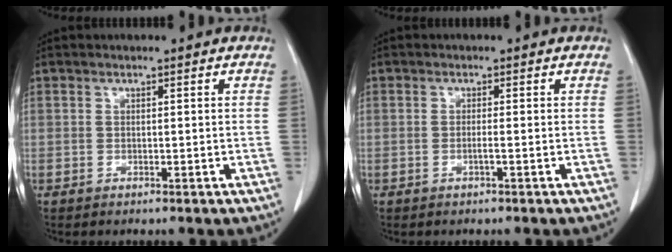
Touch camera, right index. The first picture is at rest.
{"total": 0.9, "force": [-0.4, -0.1, 0.8], "torque": [-0.014, 0.001, -0.007]}